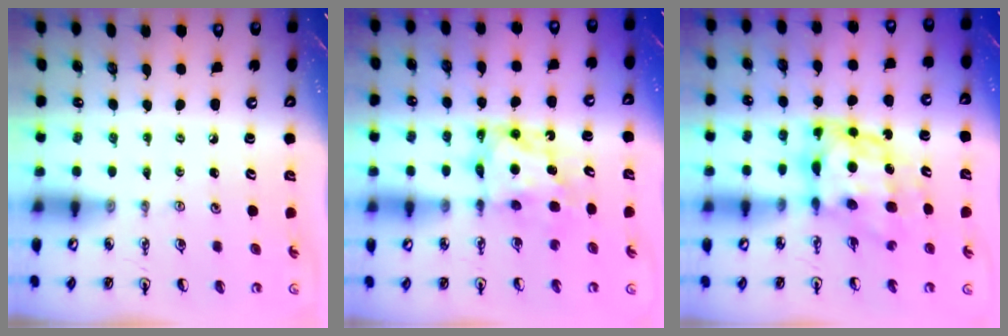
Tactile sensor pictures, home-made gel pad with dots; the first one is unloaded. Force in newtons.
{"total": 6.6, "press": 6.6, "slide": 0.6}
{"total": 9.6, "press": 9.6, "slide": 1.1}